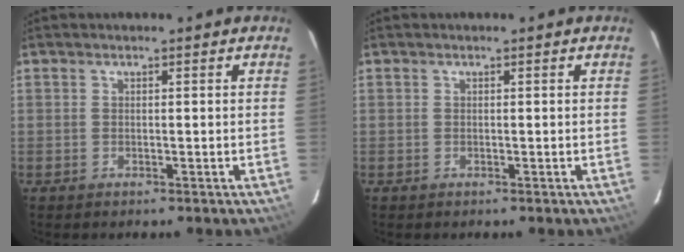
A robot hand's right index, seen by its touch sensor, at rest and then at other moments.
{"total": 0.0}